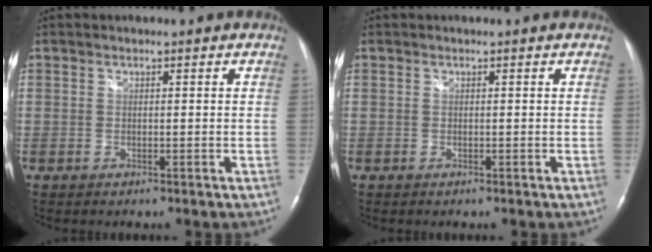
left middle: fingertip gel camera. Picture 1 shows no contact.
{"total": 0.0}